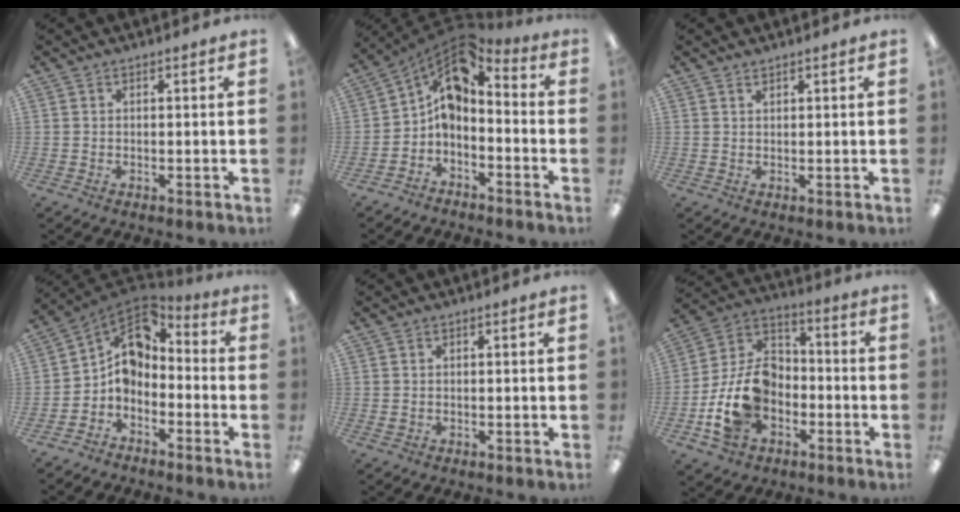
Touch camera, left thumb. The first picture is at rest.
{"total": 7.4, "force": [0.7, 5.1, 5.3], "torque": [-0.079, -0.009, 0.015]}
{"total": 1.0, "force": [1.0, 0.1, -0.1], "torque": [0.001, 0.001, 0.018]}
{"total": 8.2, "force": [0.4, 6.3, 5.3], "torque": [-0.087, -0.004, 0.008]}
{"total": 0.5, "force": [0.3, 0.5, 0.0], "torque": [0.000, 0.004, 0.003]}
{"total": 15.3, "force": [-4.1, 11.4, 9.4], "torque": [-0.215, 0.025, -0.071]}